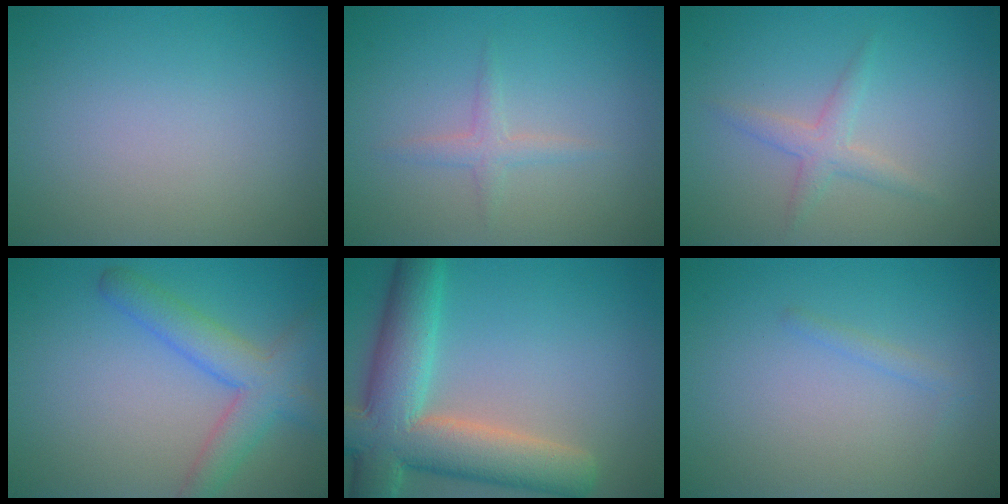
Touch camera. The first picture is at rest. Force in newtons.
{"total": 1.9, "press": 1.9, "slide": 0.1}
{"total": 1.9, "press": 1.9, "slide": 0.0}
{"total": 4.8, "press": 4.8, "slide": 0.2}
{"total": 10.2, "press": 10.2, "slide": 0.9}
{"total": 0.8, "press": 0.8, "slide": 0.0}